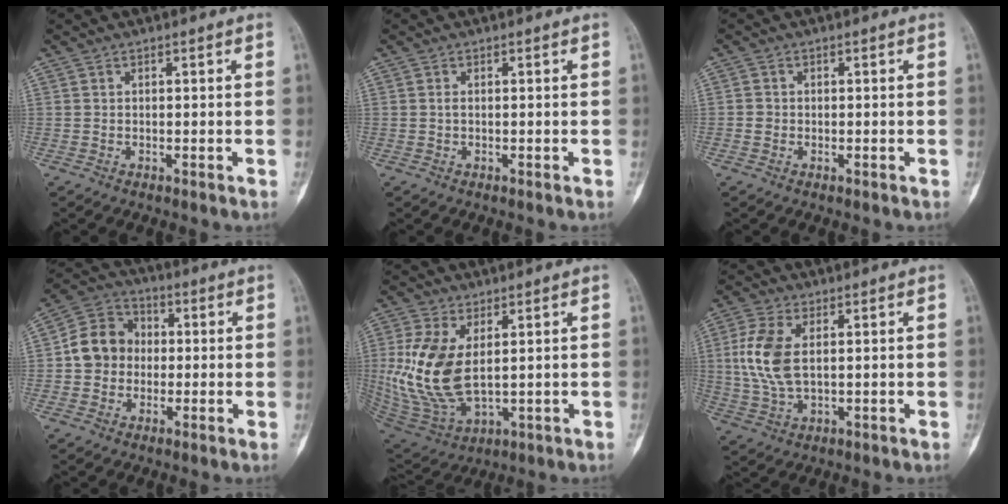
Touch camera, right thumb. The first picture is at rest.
{"total": 0.5, "force": [0.1, 0.3, 0.4], "torque": [-0.009, 0.003, 0.000]}
{"total": 1.2, "force": [-0.3, 1.1, 0.3], "torque": [-0.003, 0.005, -0.007]}
{"total": 9.8, "force": [-0.2, 8.7, 4.7], "torque": [-0.060, 0.028, -0.017]}
{"total": 15.0, "force": [2.0, 8.2, 12.4], "torque": [-0.257, -0.015, 0.056]}
{"total": 9.8, "force": [1.6, 5.2, 8.1], "torque": [-0.186, -0.002, 0.034]}